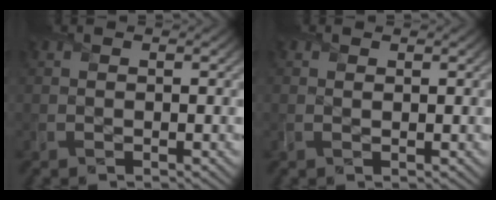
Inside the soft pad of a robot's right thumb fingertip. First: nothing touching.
{"total": 0.6, "force": [0.4, 0.3, 0.4], "torque": [-0.009, 0.000, 0.005]}